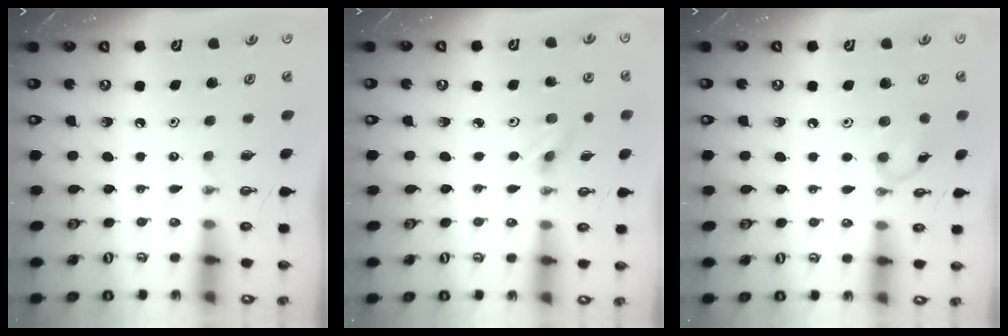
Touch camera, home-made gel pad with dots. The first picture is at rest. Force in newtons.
{"total": 2.5, "press": 2.5, "slide": 0.5}
{"total": 7.1, "press": 7.1, "slide": 0.5}